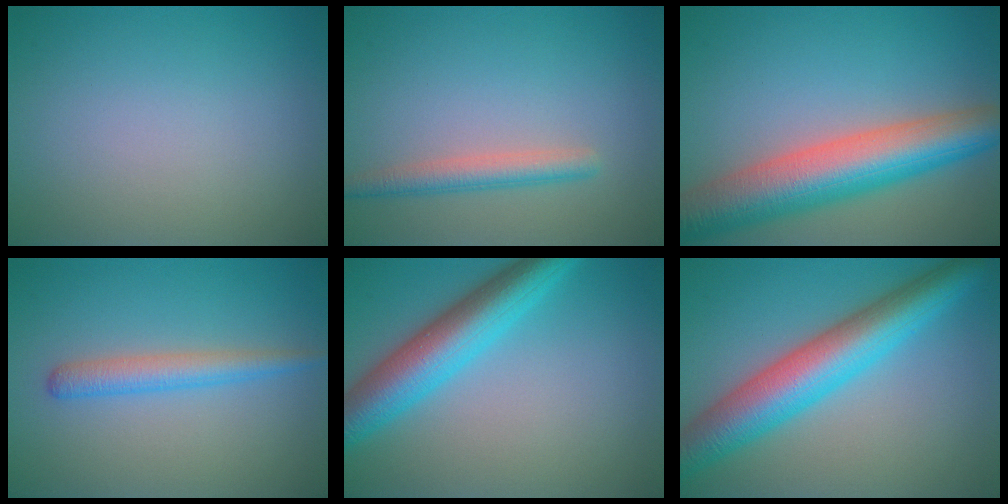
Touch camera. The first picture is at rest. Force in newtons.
{"total": 2.6, "press": 2.6, "slide": 0.1}
{"total": 9.5, "press": 9.5, "slide": 0.5}
{"total": 2.6, "press": 2.6, "slide": 0.1}
{"total": 6.9, "press": 6.9, "slide": 0.1}
{"total": 8.4, "press": 8.4, "slide": 0.1}